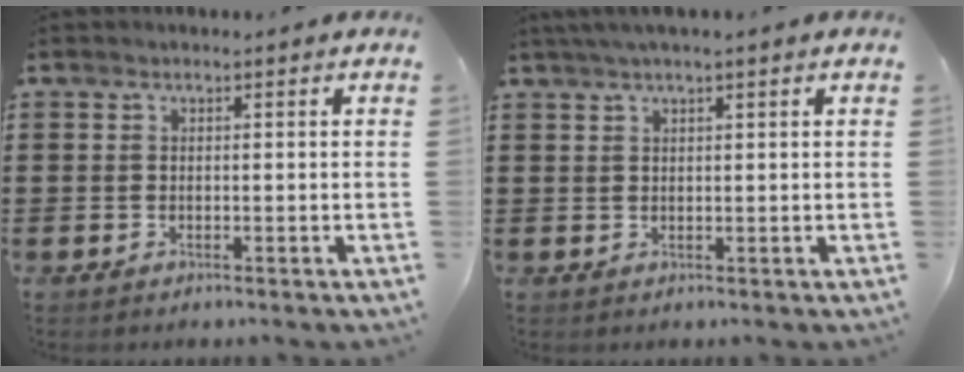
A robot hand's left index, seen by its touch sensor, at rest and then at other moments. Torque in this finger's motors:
{"motor_torque": [1.11, -1.03, 0.68, 0.21]}